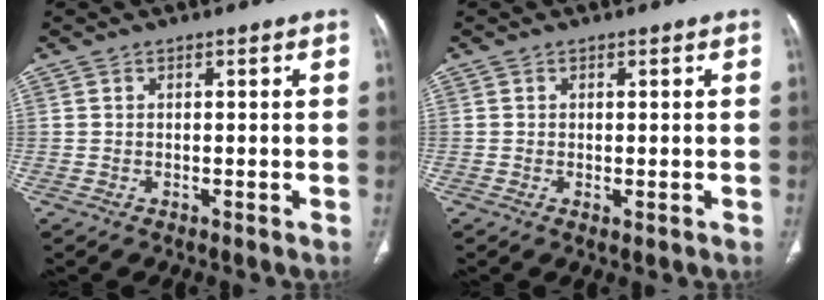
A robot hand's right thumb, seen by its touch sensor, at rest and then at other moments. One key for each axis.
{"total": 0.7, "fx": -0.2, "fy": 0.3, "fz": 0.7, "tx": -0.014, "ty": -0.004, "tz": -0.002}